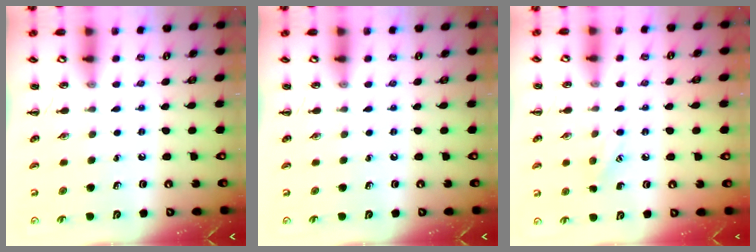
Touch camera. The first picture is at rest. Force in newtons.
{"total": 0.0}
{"total": 7.3, "press": 7.1, "slide": 1.8}